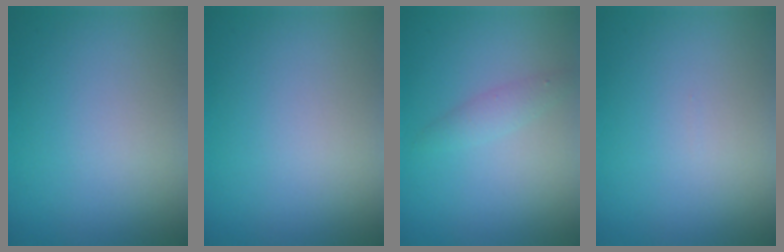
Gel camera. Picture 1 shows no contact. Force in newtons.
{"total": 0.0}
{"total": 1.4, "press": 1.4, "slide": 0.0}
{"total": 0.0}